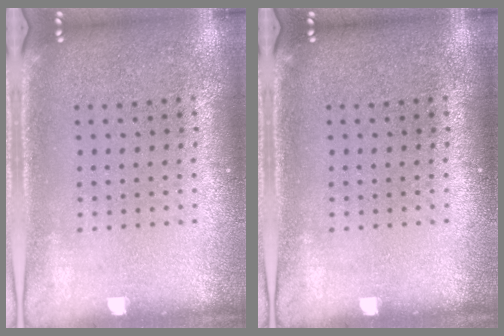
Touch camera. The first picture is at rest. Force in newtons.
{"total": 0.0}